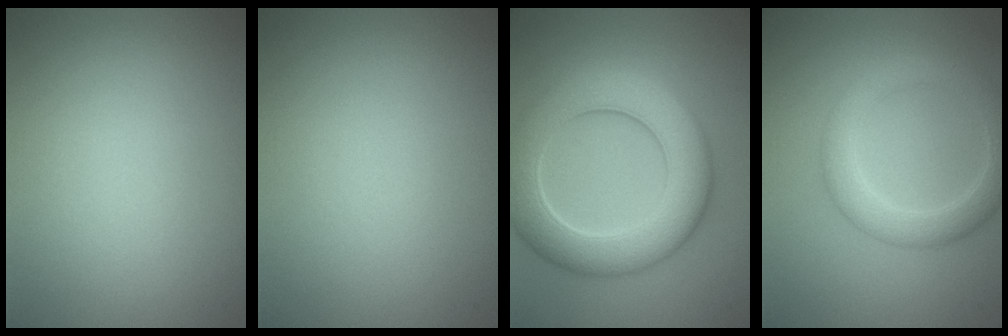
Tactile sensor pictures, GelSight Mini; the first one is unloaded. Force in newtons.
{"total": 0.0}
{"total": 8.7, "press": 8.6, "slide": 0.4}
{"total": 3.8, "press": 3.8, "slide": 0.1}